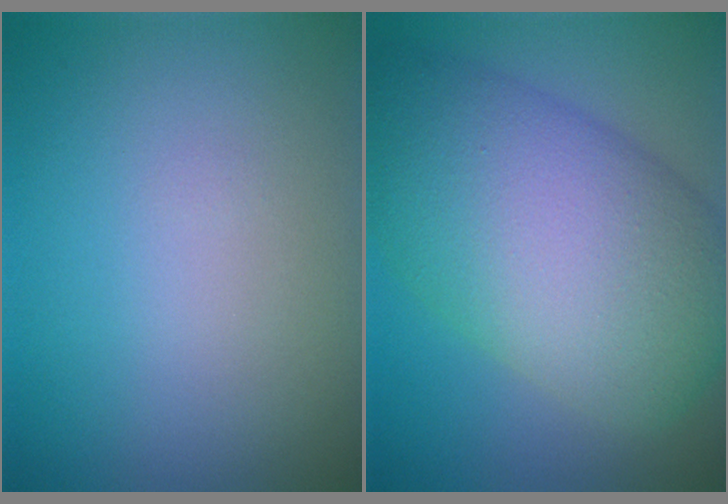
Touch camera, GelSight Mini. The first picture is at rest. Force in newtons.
{"total": 12.1, "press": 12.1, "slide": 0.4}